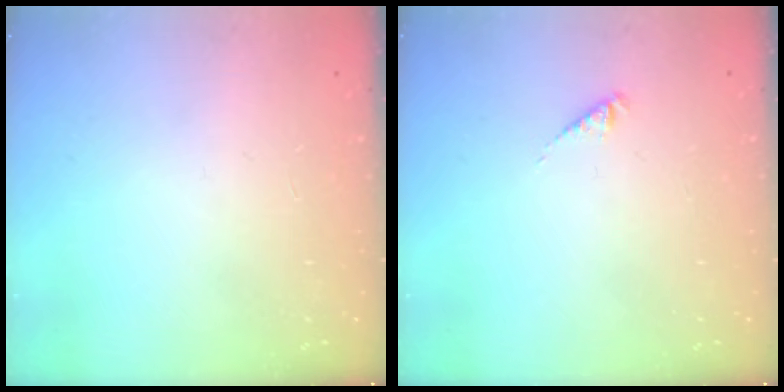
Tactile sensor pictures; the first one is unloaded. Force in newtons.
{"total": 2.3, "press": 2.3, "slide": 0.4}